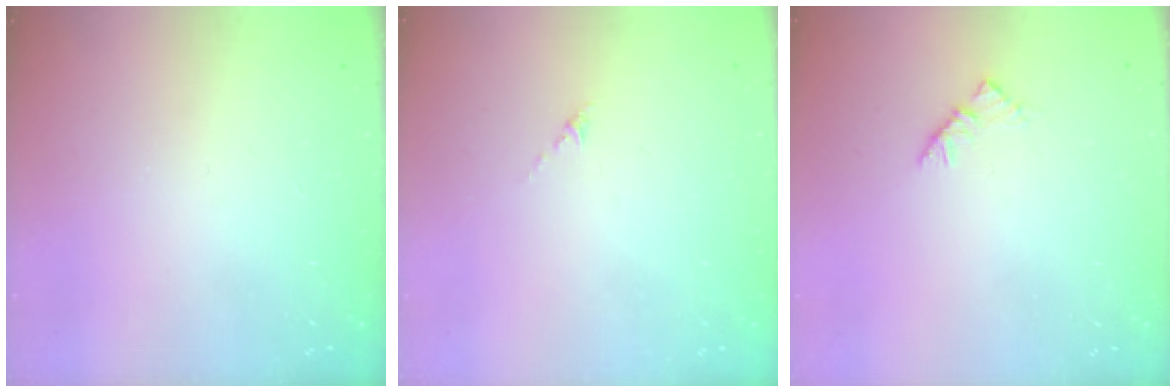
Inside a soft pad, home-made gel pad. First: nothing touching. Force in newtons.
{"total": 0.0}
{"total": 2.9, "press": 2.8, "slide": 0.7}